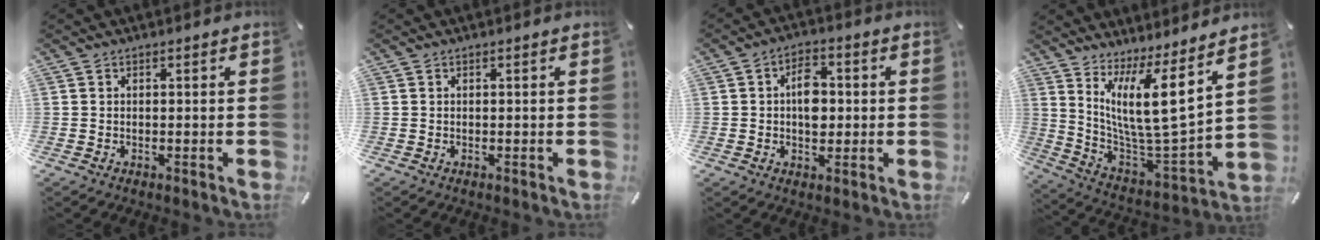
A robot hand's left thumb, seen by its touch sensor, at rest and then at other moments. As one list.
[{"total": 0.0}, {"total": 6.9, "force": [0.2, 4.4, 5.3], "torque": [-0.069, 0.000, -0.002]}, {"total": 15.5, "force": [8.5, 3.3, 12.6], "torque": [-0.229, -0.081, 0.134]}]